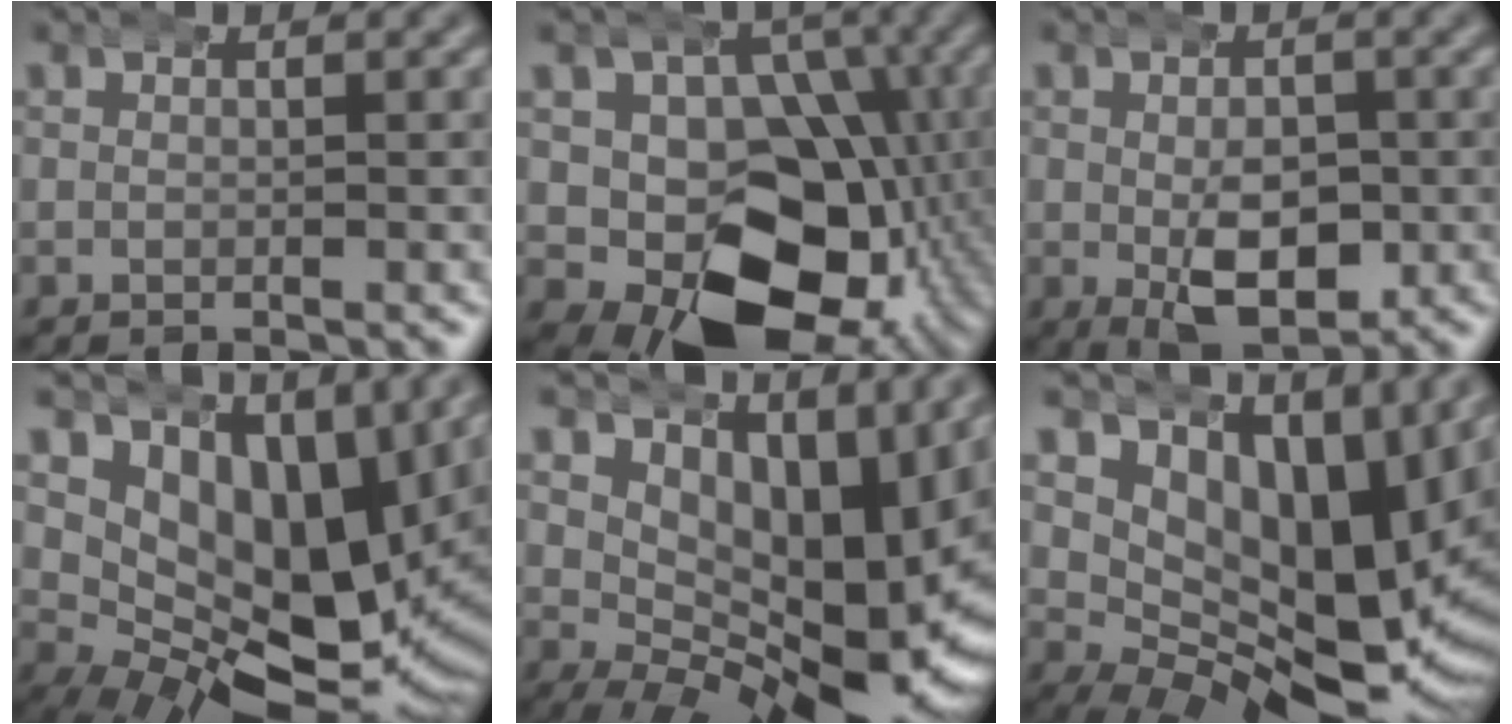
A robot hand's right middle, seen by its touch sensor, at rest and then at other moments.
{"total": 17.1, "force": [-1.3, 13.2, 10.8], "torque": [-0.204, -0.073, 0.003]}
{"total": 5.6, "force": [0.4, 3.2, 4.5], "torque": [-0.069, -0.015, 0.015]}
{"total": 14.8, "force": [3.6, 9.3, 10.9], "torque": [-0.176, -0.021, 0.063]}
{"total": 12.0, "force": [2.1, 5.8, 10.3], "torque": [-0.137, -0.028, 0.055]}
{"total": 14.4, "force": [3.4, 8.4, 11.2], "torque": [-0.171, -0.018, 0.063]}